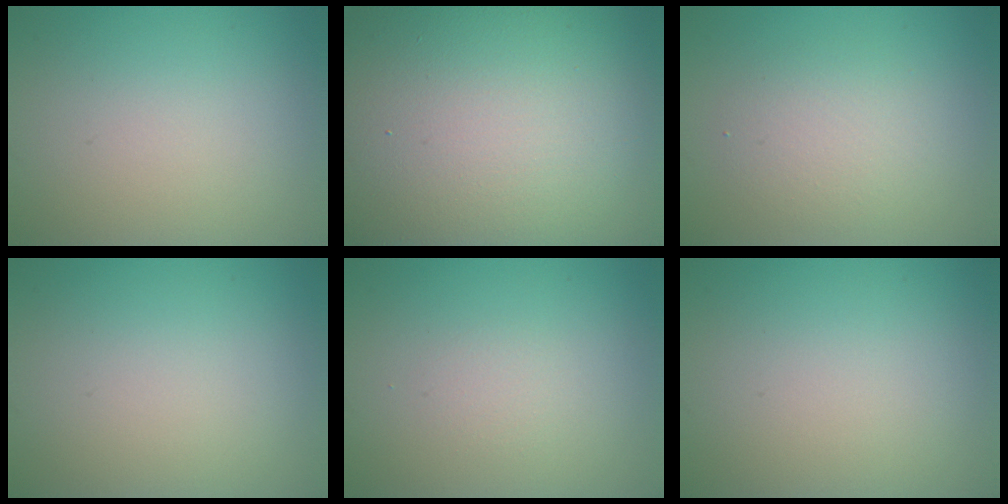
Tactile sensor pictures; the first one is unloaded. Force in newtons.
{"total": 23.7, "press": 23.6, "slide": 1.3}
{"total": 2.9, "press": 2.8, "slide": 0.3}
{"total": 0.0}
{"total": 1.0, "press": 0.9, "slide": 0.1}
{"total": 0.0}